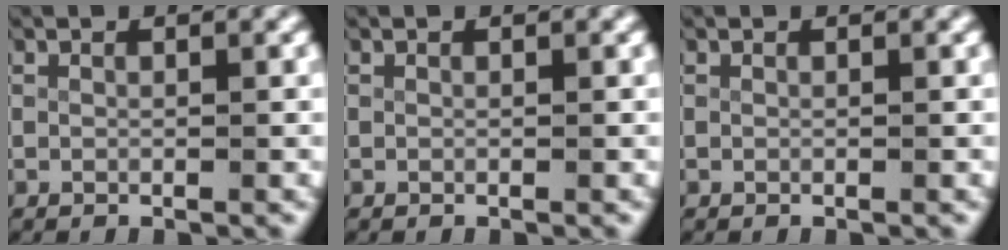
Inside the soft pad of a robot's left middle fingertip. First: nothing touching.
{"total": 0.0}
{"total": 0.0}